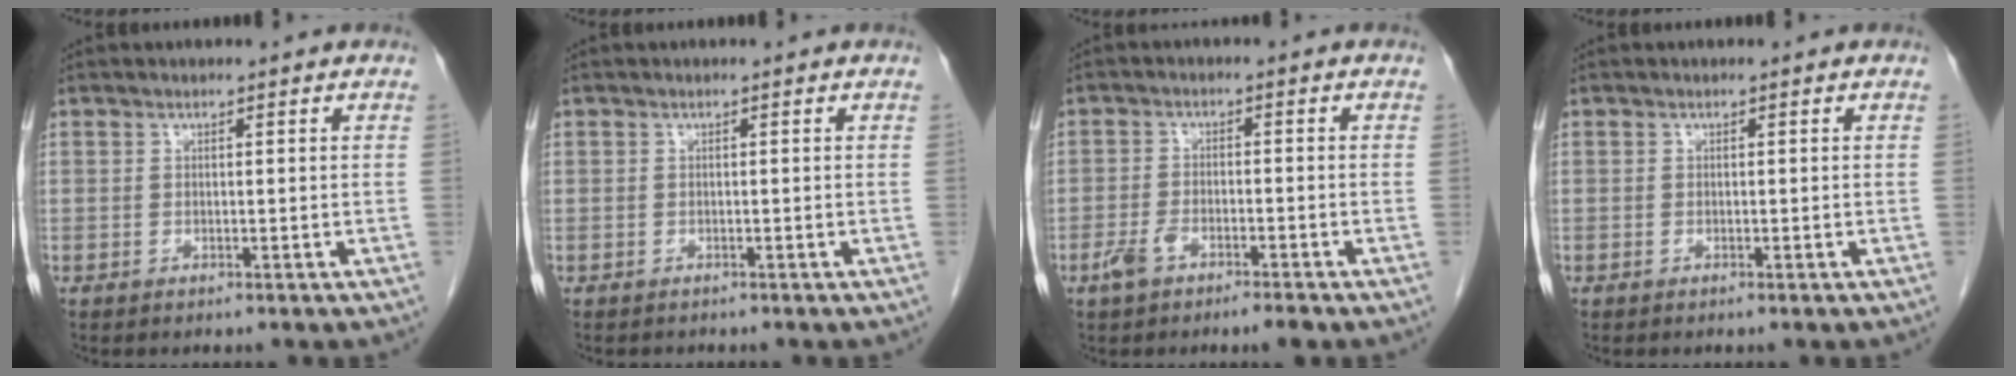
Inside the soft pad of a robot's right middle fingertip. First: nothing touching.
{"total": 0.7, "force": [-0.5, 0.4, -0.1], "torque": [-0.011, 0.001, -0.012]}
{"total": 4.5, "force": [-2.9, 1.2, 3.2], "torque": [-0.066, 0.001, -0.048]}
{"total": 0.0}